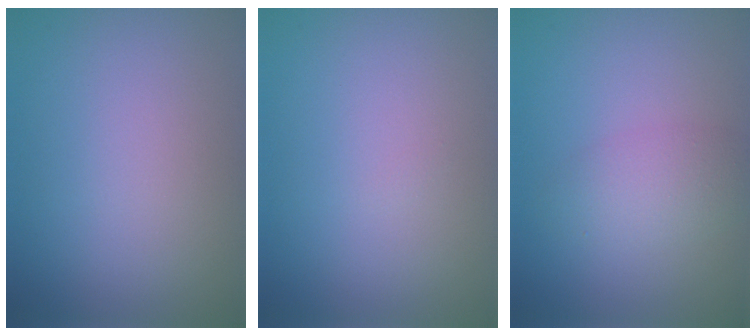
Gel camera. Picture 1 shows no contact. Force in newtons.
{"total": 0.0}
{"total": 1.9, "press": 1.9, "slide": 0.1}